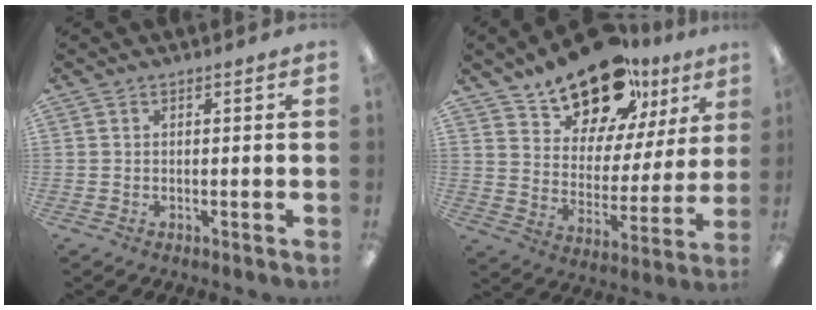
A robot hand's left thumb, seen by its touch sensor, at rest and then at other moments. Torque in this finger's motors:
{"motor_torque": [0.40, 0.42, 1.57, -1.20, 0.28]}